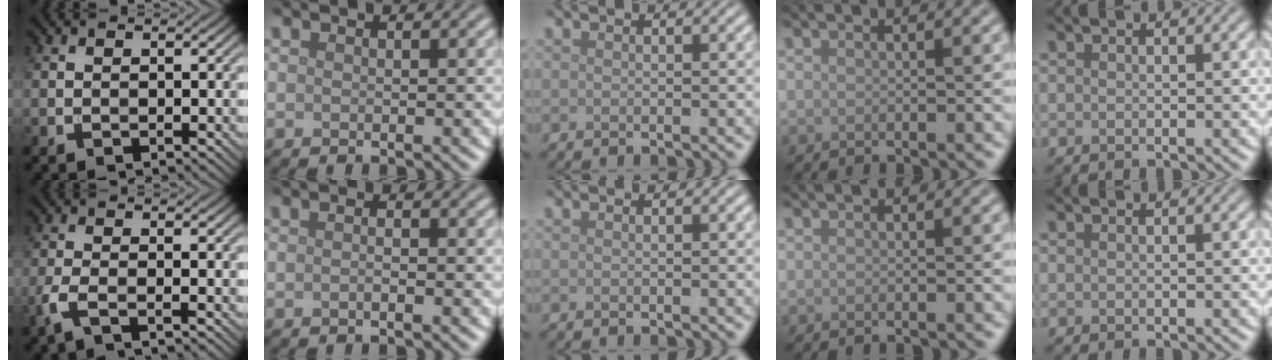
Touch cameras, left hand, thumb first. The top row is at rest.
{"thumb": {"total": 3.1, "force": [-1.7, 0.6, 2.5], "torque": [-0.061, -0.001, -0.047]}, "index": {"total": 0.9, "force": [-0.1, 0.2, 0.8], "torque": [-0.008, -0.008, -0.007]}}